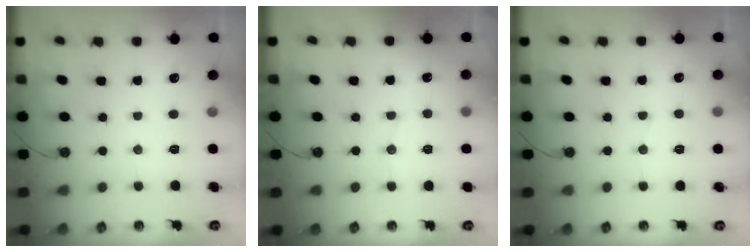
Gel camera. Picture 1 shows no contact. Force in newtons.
{"total": 3.6, "press": 3.6, "slide": 0.6}
{"total": 3.0, "press": 3.0, "slide": 0.3}